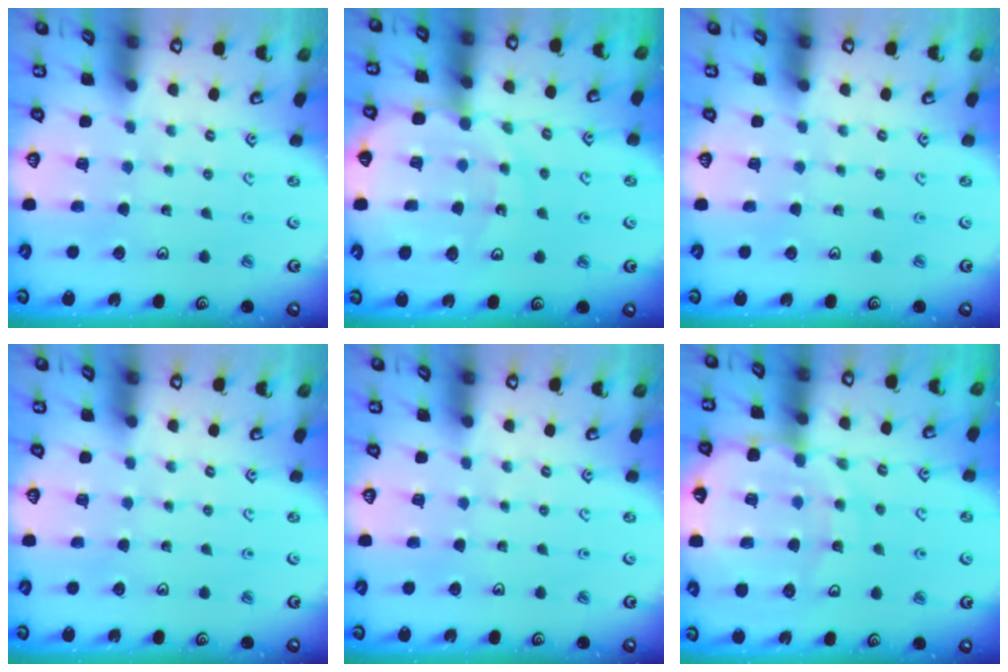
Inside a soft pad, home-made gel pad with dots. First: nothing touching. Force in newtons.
{"total": 13.3, "press": 13.2, "slide": 1.8}
{"total": 0.0}
{"total": 0.0}
{"total": 0.0}
{"total": 14.9, "press": 14.8, "slide": 1.8}